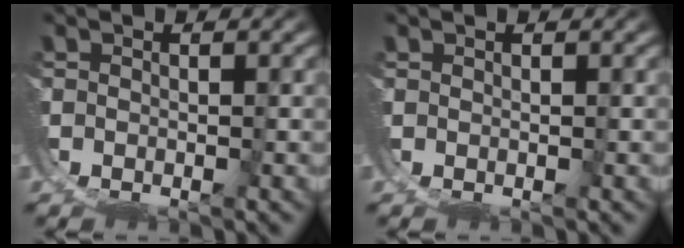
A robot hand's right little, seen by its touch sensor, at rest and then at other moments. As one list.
[{"total": 0.0}]